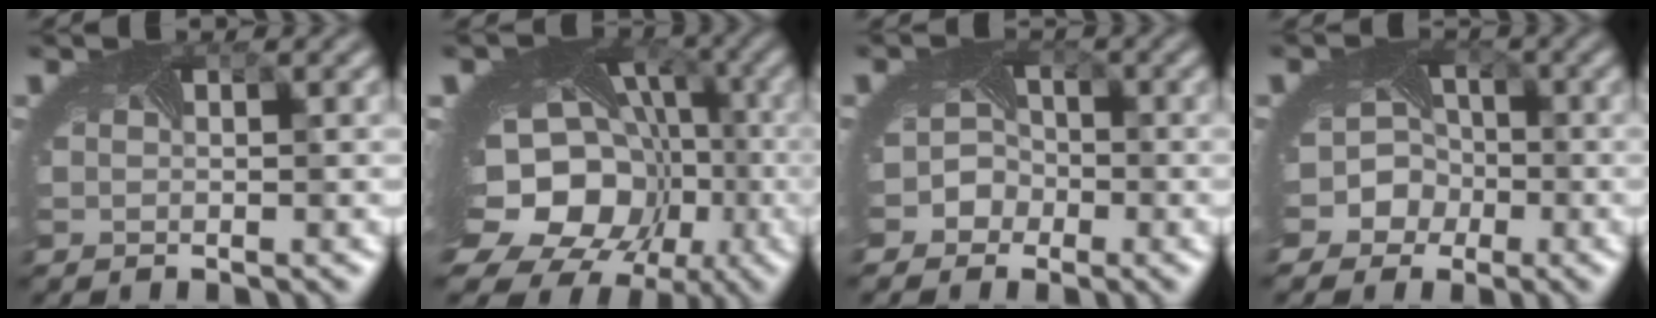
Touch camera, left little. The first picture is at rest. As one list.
[{"total": 18.9, "force": [-4.9, 15.3, 10.0], "torque": [-0.162, -0.052, -0.079]}, {"total": 3.1, "force": [-1.6, 2.6, 0.5], "torque": [0.014, 0.005, -0.029]}, {"total": 6.4, "force": [-2.2, 5.8, 1.8], "torque": [-0.018, 0.002, -0.063]}]